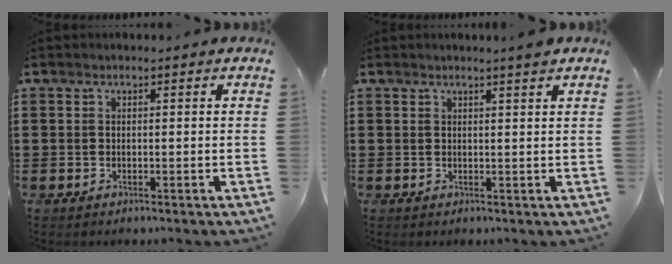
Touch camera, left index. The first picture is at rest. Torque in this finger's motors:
{"motor_torque": [0.31, -0.29, 0.20, 0.05]}